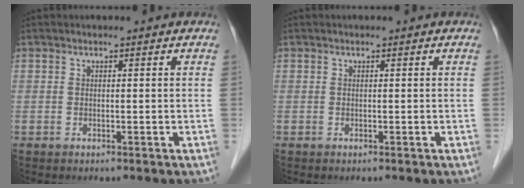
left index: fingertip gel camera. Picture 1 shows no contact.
{"total": 0.0}